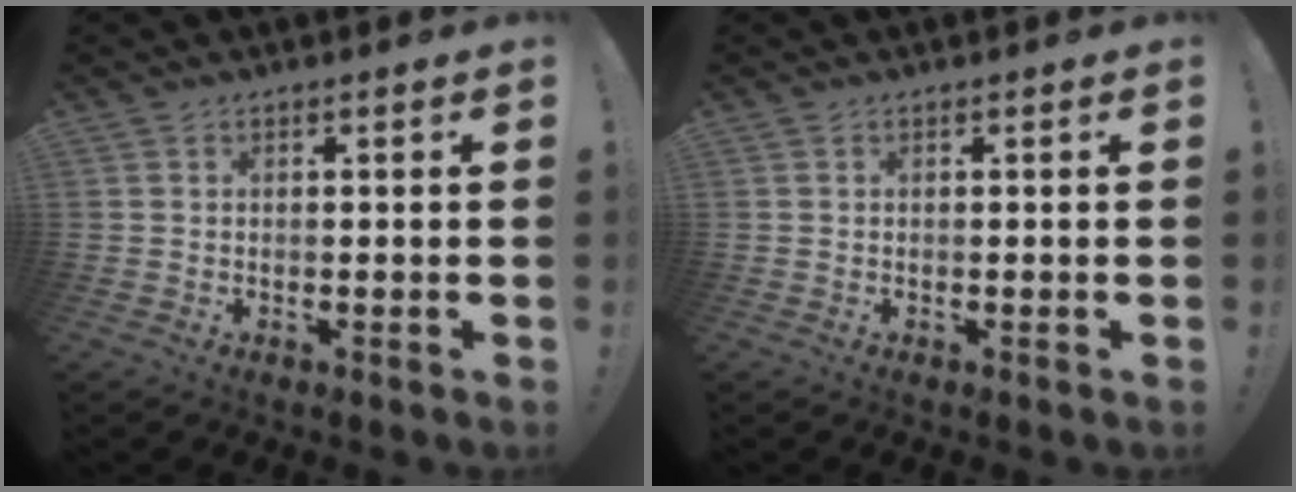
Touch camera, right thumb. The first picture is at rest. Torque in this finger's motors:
{"motor_torque": [-0.01, -0.01, -0.06, 0.06, 0.00]}